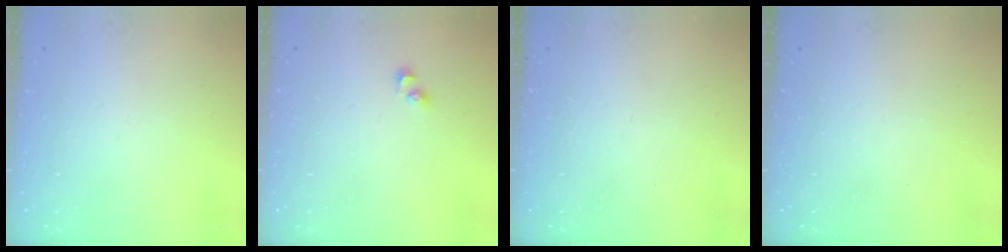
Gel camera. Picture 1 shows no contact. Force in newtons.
{"total": 2.5, "press": 2.5, "slide": 0.3}
{"total": 0.0}
{"total": 0.0}